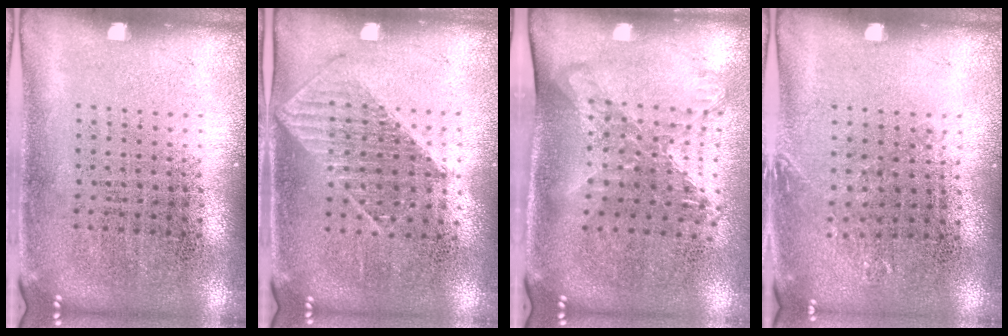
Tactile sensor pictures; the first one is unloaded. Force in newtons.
{"total": 1.0, "press": 0.9, "slide": 0.3}
{"total": 1.7, "press": 1.3, "slide": 1.0}
{"total": 0.8, "press": 0.8, "slide": 0.2}